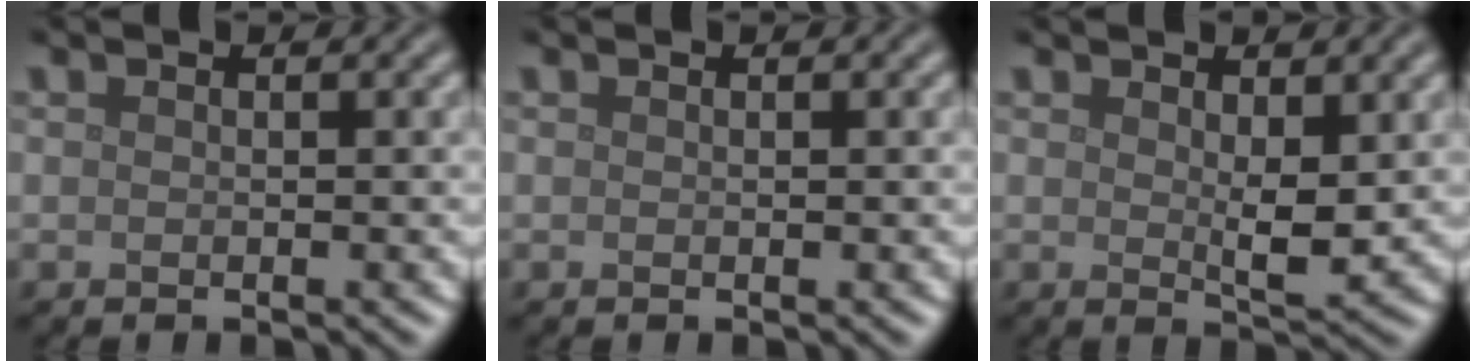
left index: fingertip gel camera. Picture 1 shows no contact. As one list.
[{"total": 0.0}, {"total": 2.6, "force": [0.7, 0.9, 2.3], "torque": [-0.040, -0.008, 0.015]}]